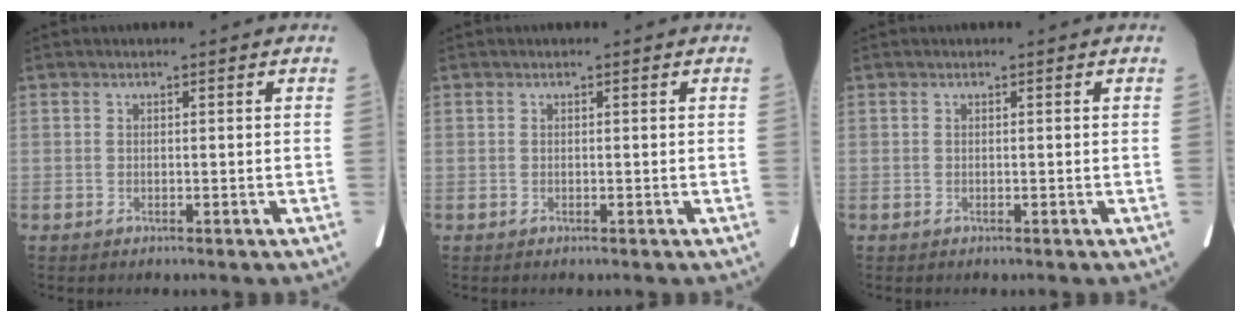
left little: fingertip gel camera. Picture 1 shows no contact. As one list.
[{"total": 0.0}, {"total": 0.0}]